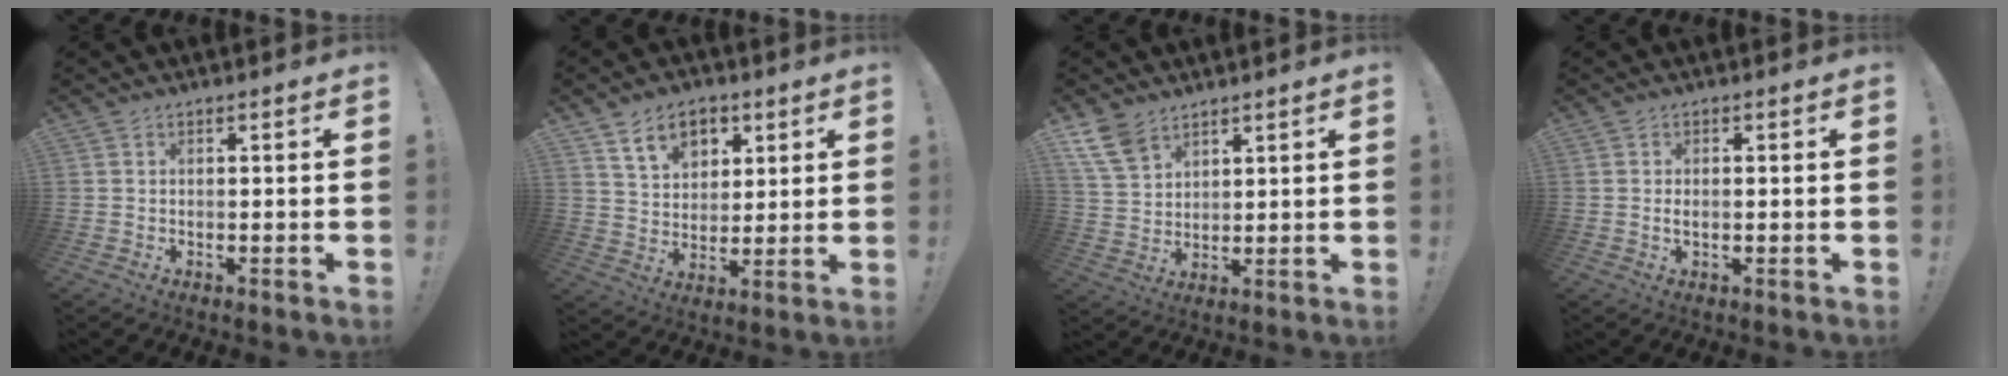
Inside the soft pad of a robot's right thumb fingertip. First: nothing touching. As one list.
[{"total": 11.0, "force": [6.0, 7.6, 5.2], "torque": [-0.077, -0.023, 0.114]}, {"total": 9.6, "force": [6.7, 5.7, 3.8], "torque": [-0.077, -0.032, 0.137]}, {"total": 1.3, "force": [-0.3, 0.6, 1.2], "torque": [-0.028, 0.005, -0.003]}]